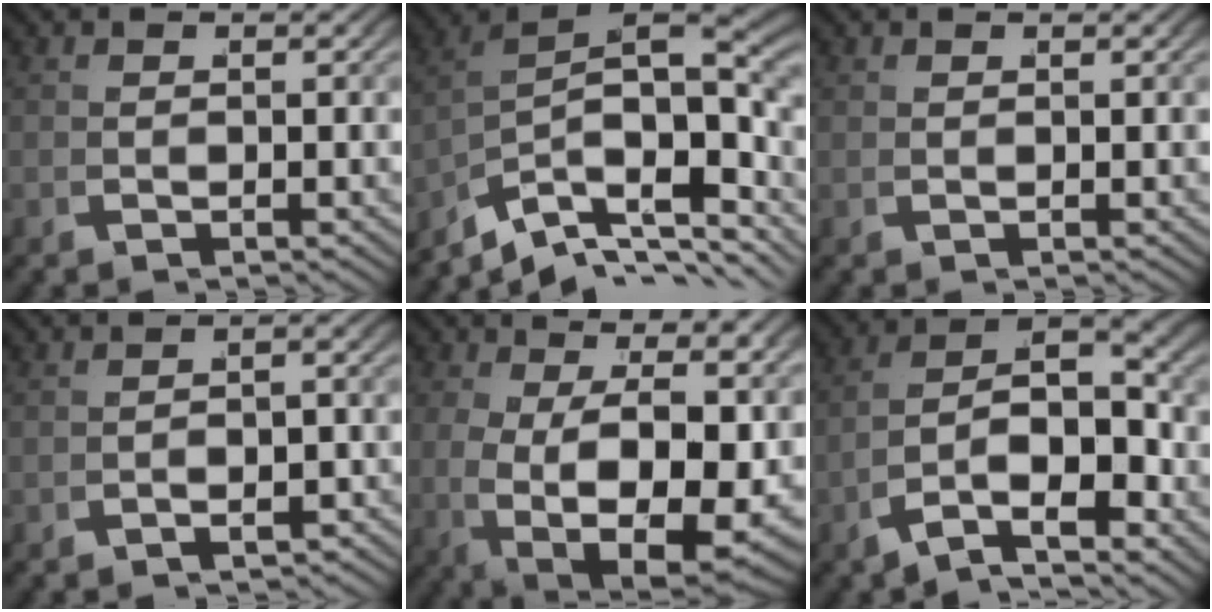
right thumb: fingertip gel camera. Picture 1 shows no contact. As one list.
[{"total": 12.9, "force": [-1.7, 7.6, 10.3], "torque": [-0.164, -0.035, -0.009]}, {"total": 0.6, "force": [0.6, -0.1, 0.0], "torque": [0.002, 0.001, 0.014]}, {"total": 2.0, "force": [-1.9, 0.3, 0.5], "torque": [0.001, 0.002, -0.033]}, {"total": 12.1, "force": [-0.5, 6.7, 10.0], "torque": [-0.184, -0.048, 0.025]}, {"total": 10.8, "force": [-1.4, 6.8, 8.3], "torque": [-0.165, -0.038, -0.017]}]